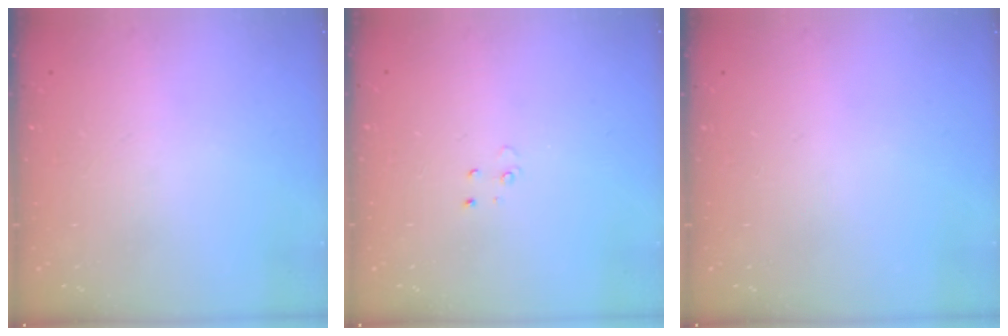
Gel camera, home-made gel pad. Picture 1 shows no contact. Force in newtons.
{"total": 3.0, "press": 2.9, "slide": 0.3}
{"total": 0.0}